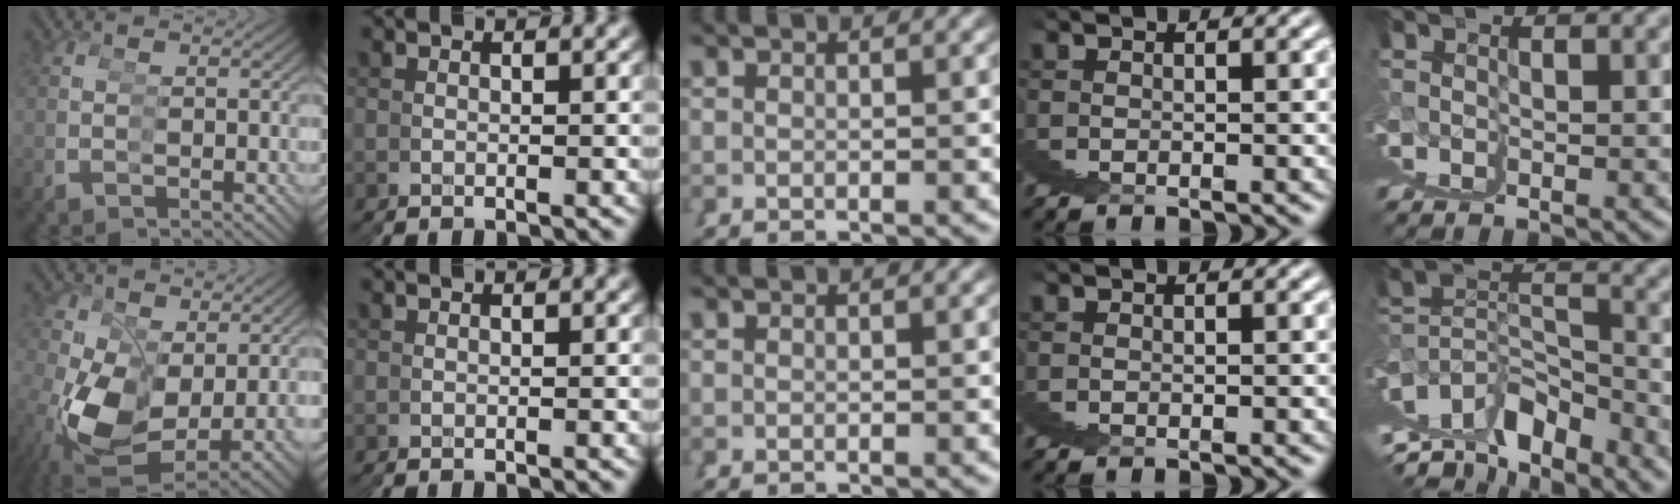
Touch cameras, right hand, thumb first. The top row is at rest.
{"thumb": {"total": 8.1, "force": [-0.1, 5.6, 5.9], "torque": [-0.126, -0.029, 0.015]}, "little": {"total": 5.0, "force": [0.5, -0.3, 5.0], "torque": [-0.051, 0.028, 0.017]}}